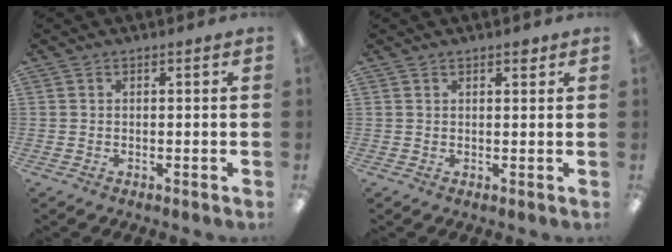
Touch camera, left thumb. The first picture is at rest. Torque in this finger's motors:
{"motor_torque": [-0.11, 0.01, -0.37, 0.25, 0.03]}